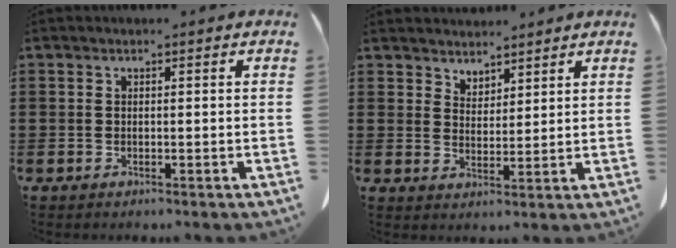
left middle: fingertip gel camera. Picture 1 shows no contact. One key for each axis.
{"total": 3.7, "fx": 3.5, "fy": 1.3, "fz": -0.4, "tx": -0.004, "ty": -0.008, "tz": 0.067}